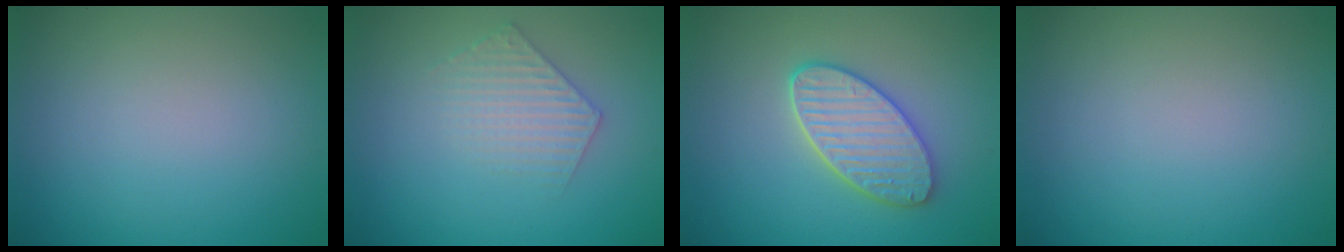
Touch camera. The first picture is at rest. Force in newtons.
{"total": 2.4, "press": 2.4, "slide": 0.3}
{"total": 4.7, "press": 4.2, "slide": 2.1}
{"total": 0.0}